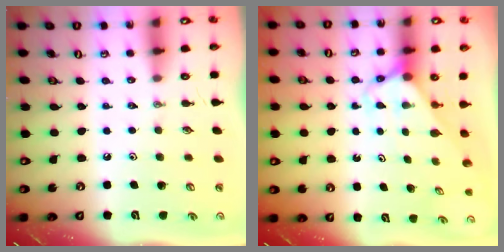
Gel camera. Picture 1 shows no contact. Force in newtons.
{"total": 2.8, "press": 2.8, "slide": 0.2}